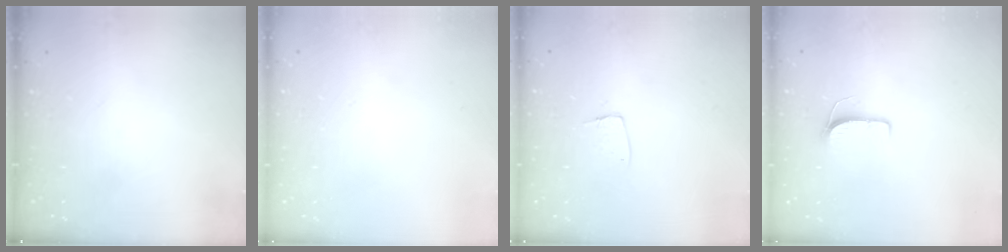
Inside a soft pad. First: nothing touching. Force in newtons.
{"total": 0.0}
{"total": 5.2, "press": 5.2, "slide": 0.3}
{"total": 6.1, "press": 6.1, "slide": 0.5}